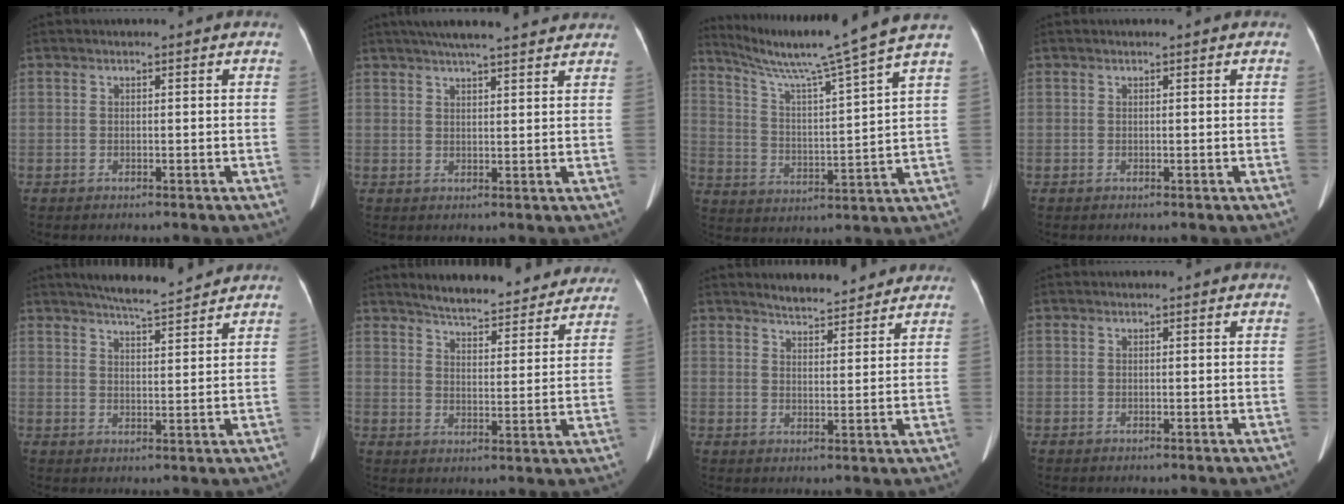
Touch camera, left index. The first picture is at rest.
{"total": 14.1, "force": [12.2, 1.5, 6.9], "torque": [-0.107, 0.038, 0.161]}
{"total": 17.4, "force": [14.4, -2.9, 9.5], "torque": [-0.164, -0.023, 0.214]}
{"total": 0.7, "force": [0.6, 0.0, 0.3], "torque": [-0.004, 0.010, 0.010]}
{"total": 7.8, "force": [7.3, 0.0, 2.9], "torque": [-0.051, 0.008, 0.108]}
{"total": 18.1, "force": [16.7, 3.9, 5.8], "torque": [-0.068, -0.004, 0.209]}
{"total": 7.8, "force": [7.2, 1.8, 2.3], "torque": [-0.031, 0.012, 0.094]}
{"total": 0.0}